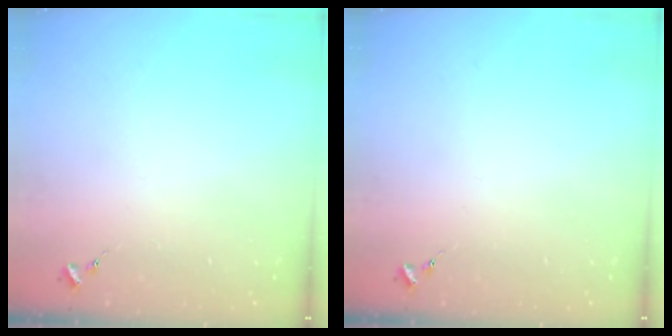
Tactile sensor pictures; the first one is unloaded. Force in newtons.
{"total": 0.0}